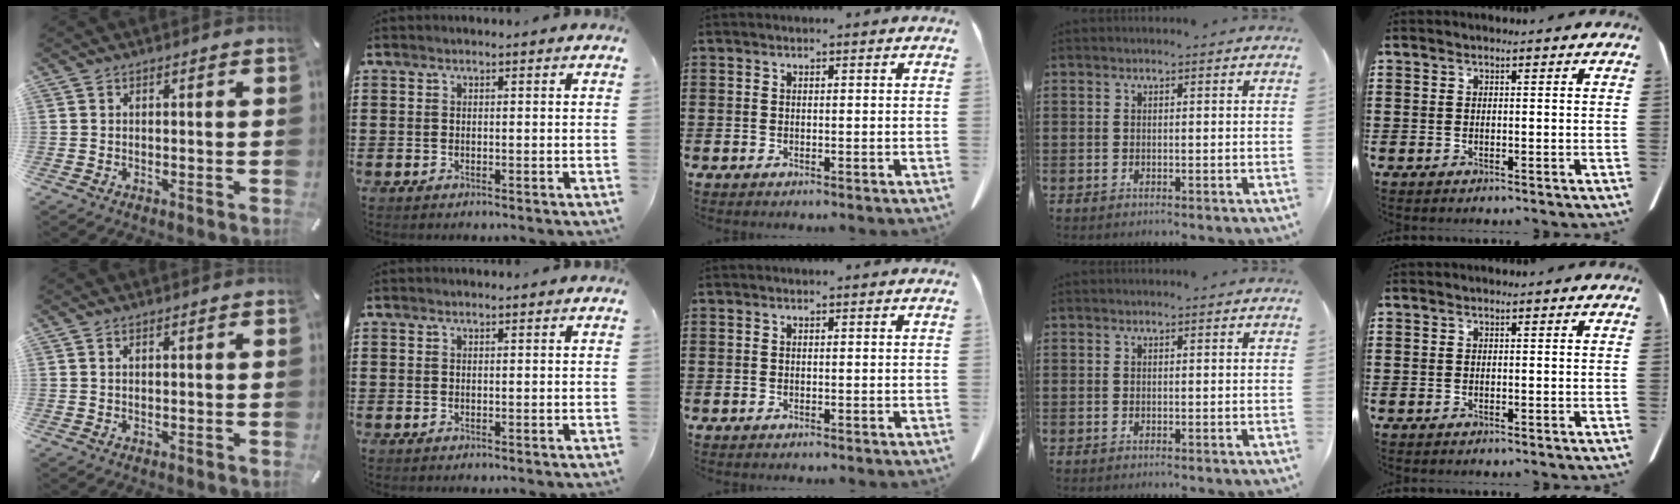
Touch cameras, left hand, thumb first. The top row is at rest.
{"thumb": {"total": 0.7, "force": [0.2, 0.3, 0.6], "torque": [-0.010, 0.002, 0.003]}}